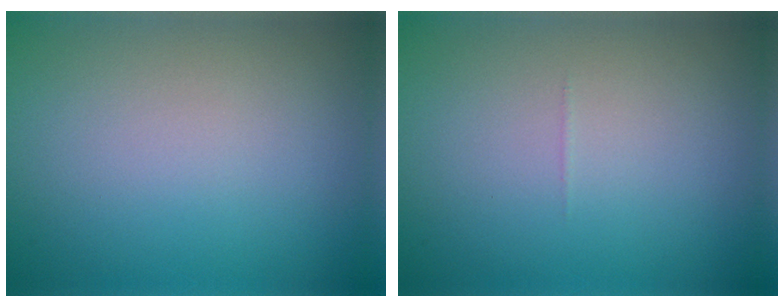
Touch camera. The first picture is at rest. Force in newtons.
{"total": 0.0}